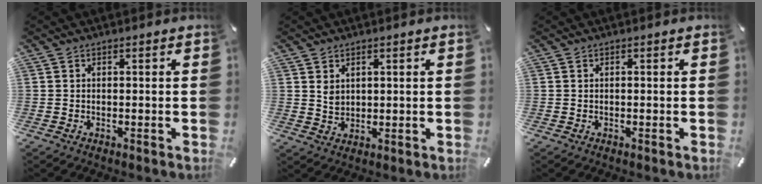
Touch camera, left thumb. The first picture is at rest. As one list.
[{"total": 2.7, "force": [1.4, 2.1, 1.1], "torque": [-0.016, 0.000, 0.024]}, {"total": 0.0}]